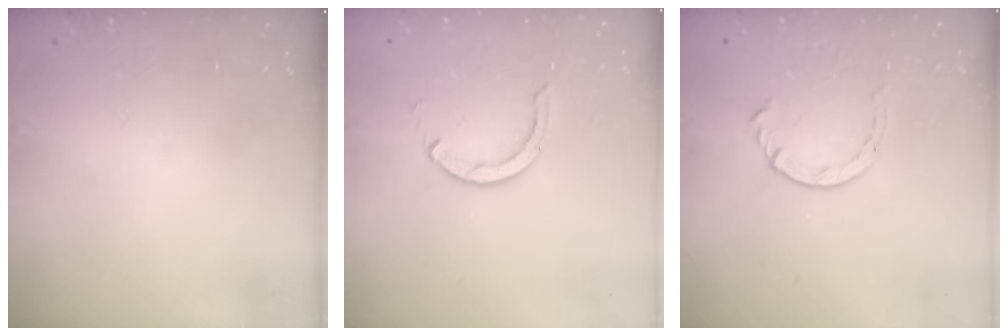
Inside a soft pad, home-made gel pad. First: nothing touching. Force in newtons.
{"total": 2.9, "press": 2.9, "slide": 0.4}
{"total": 3.4, "press": 3.4, "slide": 0.5}